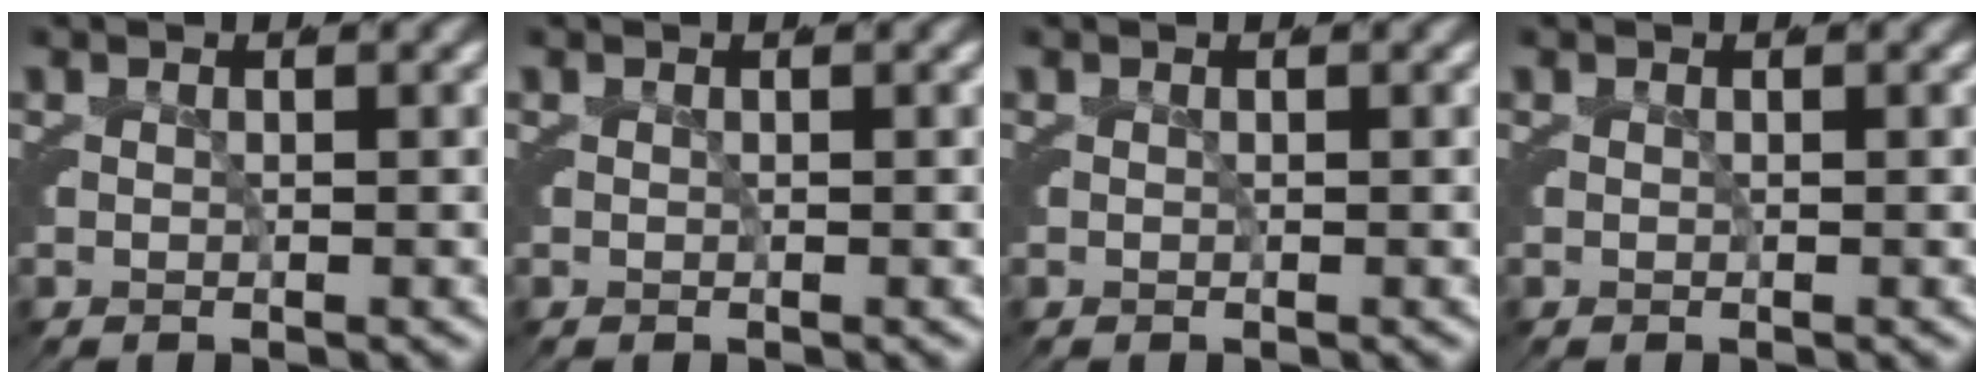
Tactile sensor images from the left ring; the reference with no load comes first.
{"total": 0.0}
{"total": 0.0}
{"total": 0.0}